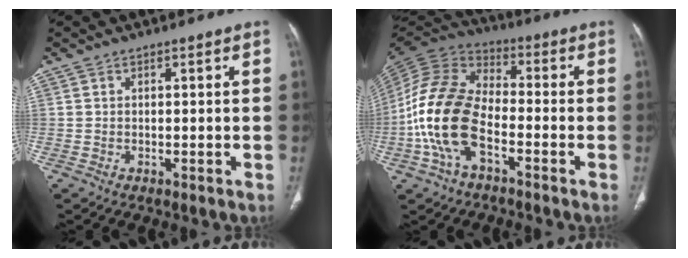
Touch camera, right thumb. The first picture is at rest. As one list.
[{"total": 16.3, "force": [-4.8, 9.0, 12.7], "torque": [-0.261, 0.036, -0.098]}]